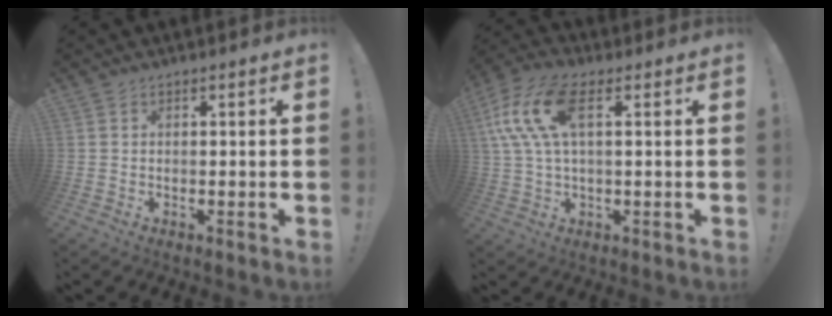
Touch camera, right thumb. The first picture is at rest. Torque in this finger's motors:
{"motor_torque": [1.55, 2.22, 1.32, 0.34, 0.10]}